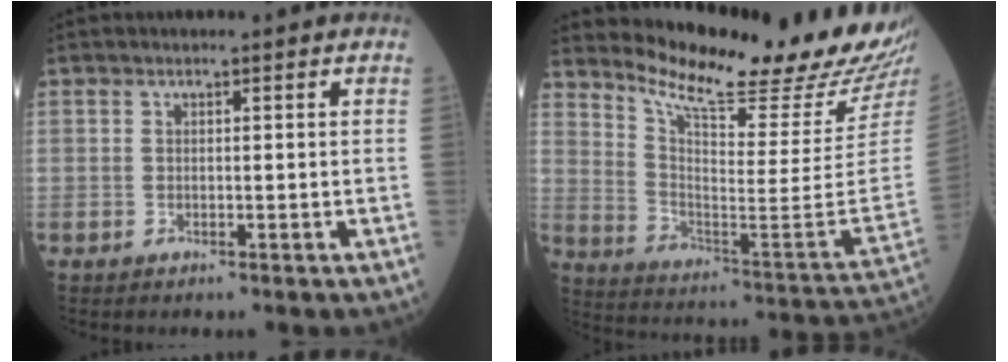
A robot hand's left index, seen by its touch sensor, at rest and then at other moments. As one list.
[{"total": 24.4, "force": [22.0, 0.6, 10.4], "torque": [-0.182, -0.107, 0.309]}]